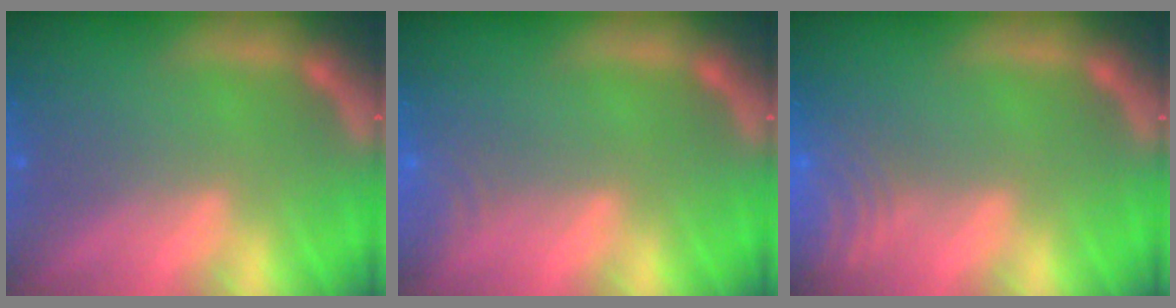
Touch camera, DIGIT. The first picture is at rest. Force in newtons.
{"total": 3.0}
{"total": 8.5}